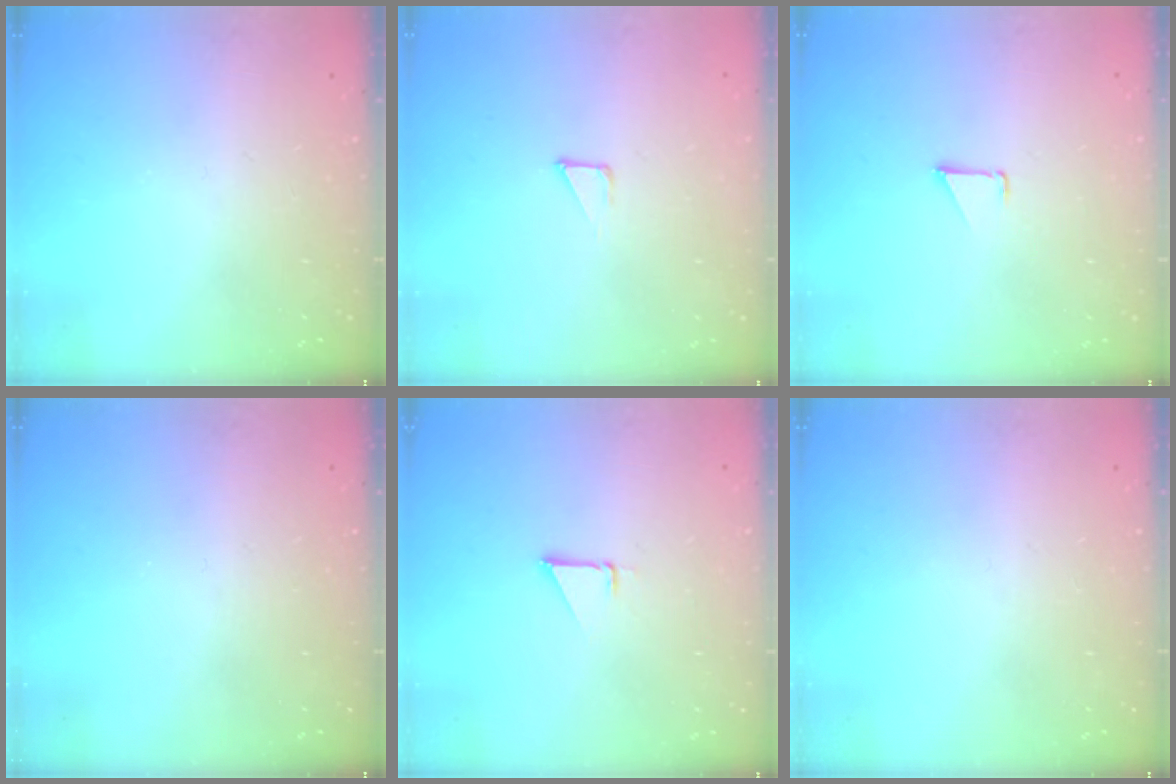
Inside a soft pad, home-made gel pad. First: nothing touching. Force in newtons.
{"total": 2.9, "press": 2.9, "slide": 0.3}
{"total": 0.9, "press": 0.9, "slide": 0.1}
{"total": 0.0}
{"total": 1.5, "press": 1.5, "slide": 0.1}
{"total": 0.0}